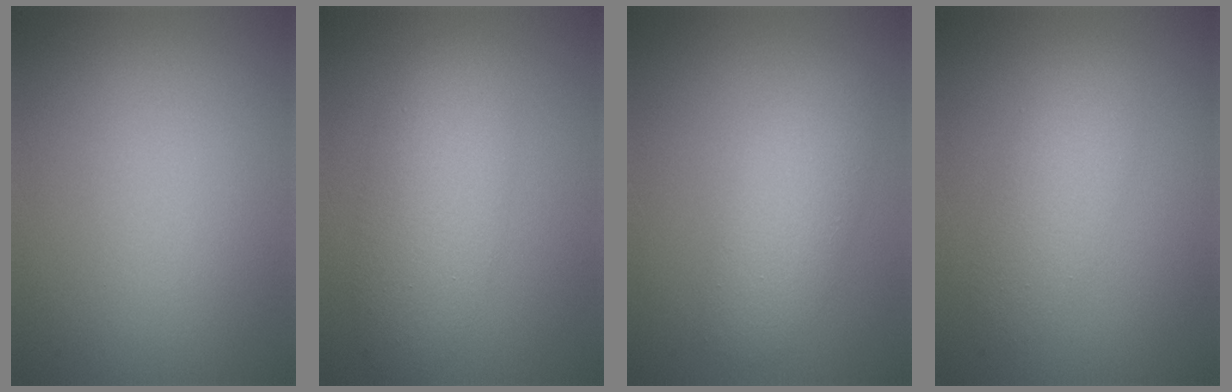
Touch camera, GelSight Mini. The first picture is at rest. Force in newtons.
{"total": 4.9, "press": 4.9, "slide": 0.2}
{"total": 3.4, "press": 3.4, "slide": 0.1}
{"total": 3.2, "press": 3.2, "slide": 0.1}